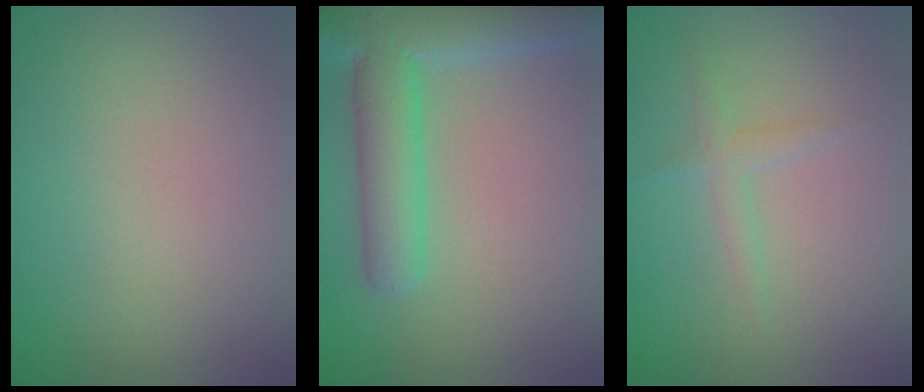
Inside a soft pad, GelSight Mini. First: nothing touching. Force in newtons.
{"total": 6.9, "press": 6.8, "slide": 0.4}
{"total": 0.7, "press": 0.6, "slide": 0.1}